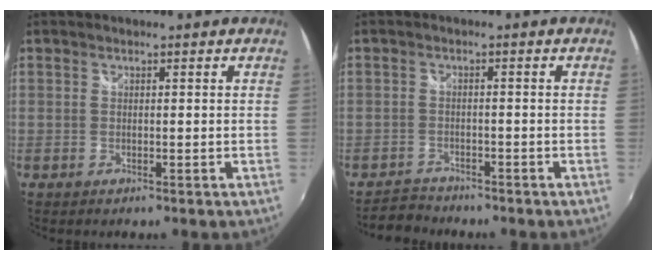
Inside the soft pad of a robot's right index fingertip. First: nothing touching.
{"total": 4.0, "force": [-3.6, 1.6, 0.0], "torque": [-0.015, 0.006, -0.068]}